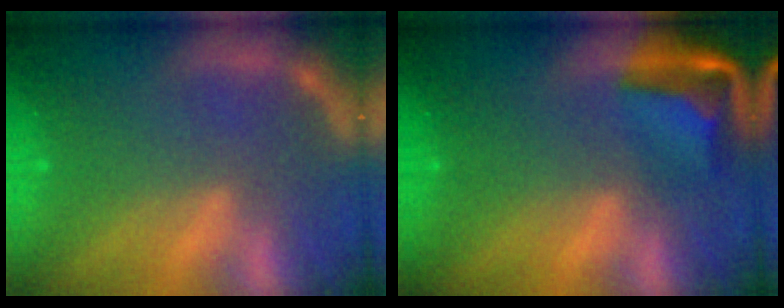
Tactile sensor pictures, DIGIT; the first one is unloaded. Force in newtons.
{"total": 6.9}